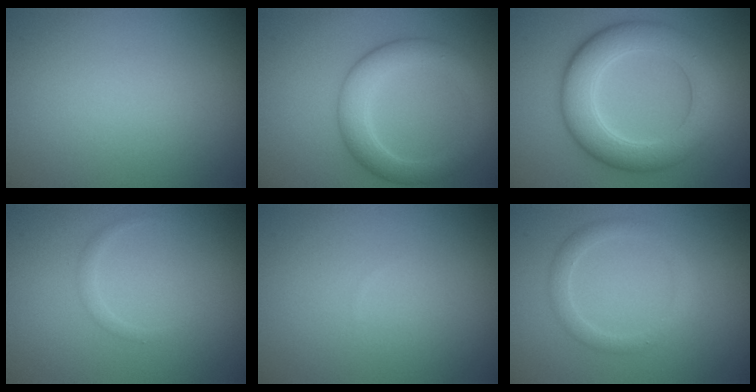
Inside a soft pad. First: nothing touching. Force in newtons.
{"total": 4.6, "press": 4.6, "slide": 0.1}
{"total": 7.1, "press": 7.1, "slide": 0.3}
{"total": 0.8, "press": 0.8, "slide": 0.0}
{"total": 0.0}
{"total": 1.9, "press": 1.9, "slide": 0.1}